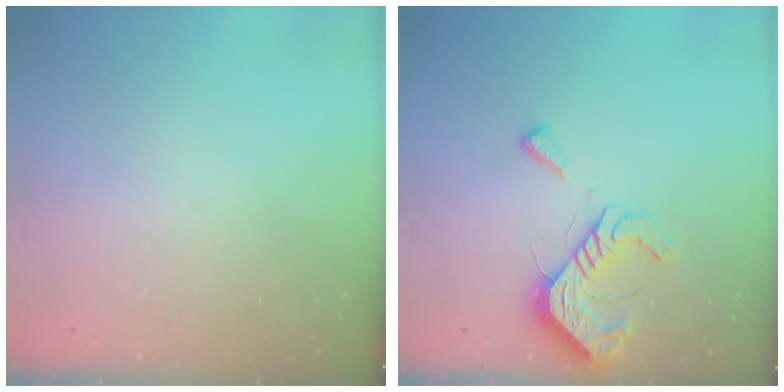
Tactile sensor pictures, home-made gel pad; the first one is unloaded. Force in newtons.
{"total": 12.7, "press": 12.7, "slide": 0.5}